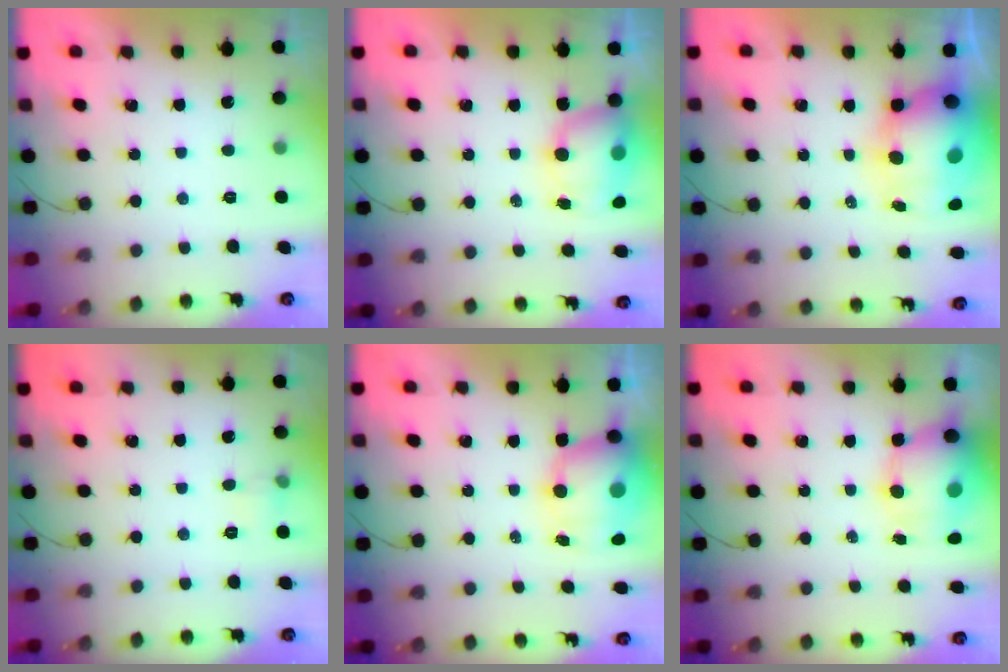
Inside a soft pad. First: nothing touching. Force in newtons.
{"total": 7.8, "press": 7.5, "slide": 2.2}
{"total": 15.5, "press": 15.0, "slide": 4.2}
{"total": 4.4, "press": 4.2, "slide": 1.3}
{"total": 10.3, "press": 9.9, "slide": 2.8}
{"total": 12.2, "press": 11.7, "slide": 3.4}